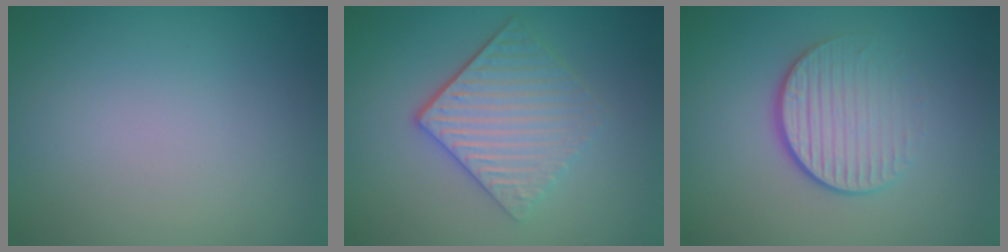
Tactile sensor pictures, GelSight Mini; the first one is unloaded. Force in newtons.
{"total": 4.3, "press": 3.4, "slide": 2.6}
{"total": 4.1, "press": 2.6, "slide": 3.2}